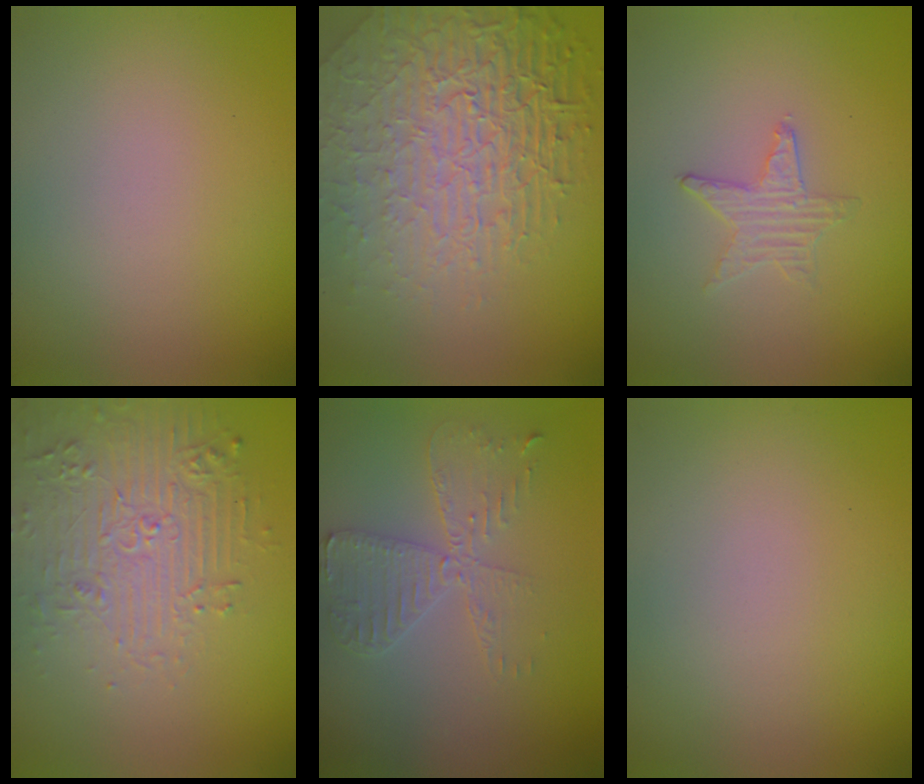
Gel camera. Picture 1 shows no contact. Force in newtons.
{"total": 8.7, "press": 6.0, "slide": 6.3}
{"total": 0.9, "press": 0.9, "slide": 0.2}
{"total": 4.9, "press": 4.1, "slide": 2.7}
{"total": 3.7, "press": 3.2, "slide": 1.9}
{"total": 0.0}